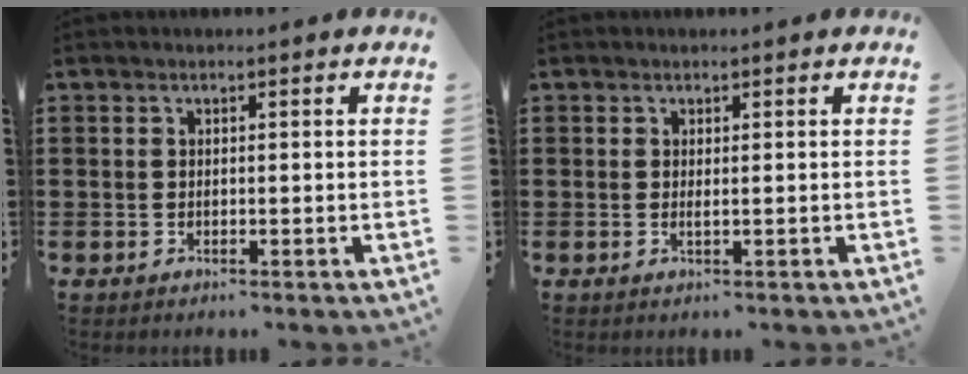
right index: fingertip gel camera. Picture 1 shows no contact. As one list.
[{"total": 0.5, "force": [0.0, 0.0, 0.5], "torque": [-0.010, -0.003, 0.001]}]